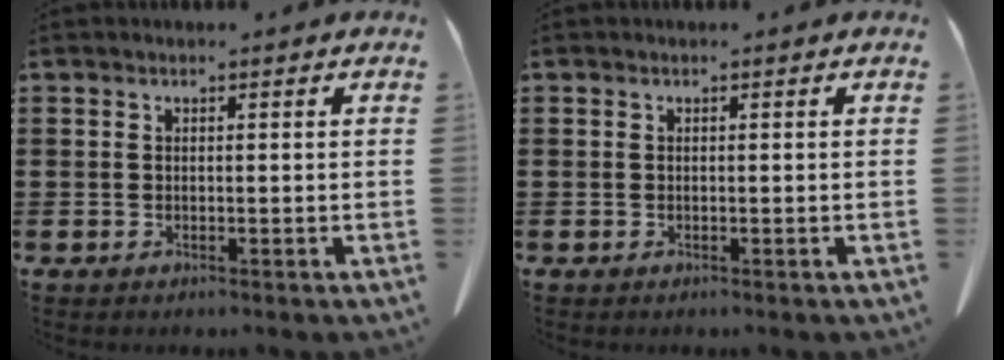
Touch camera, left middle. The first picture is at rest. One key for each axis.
{"total": 0.0}